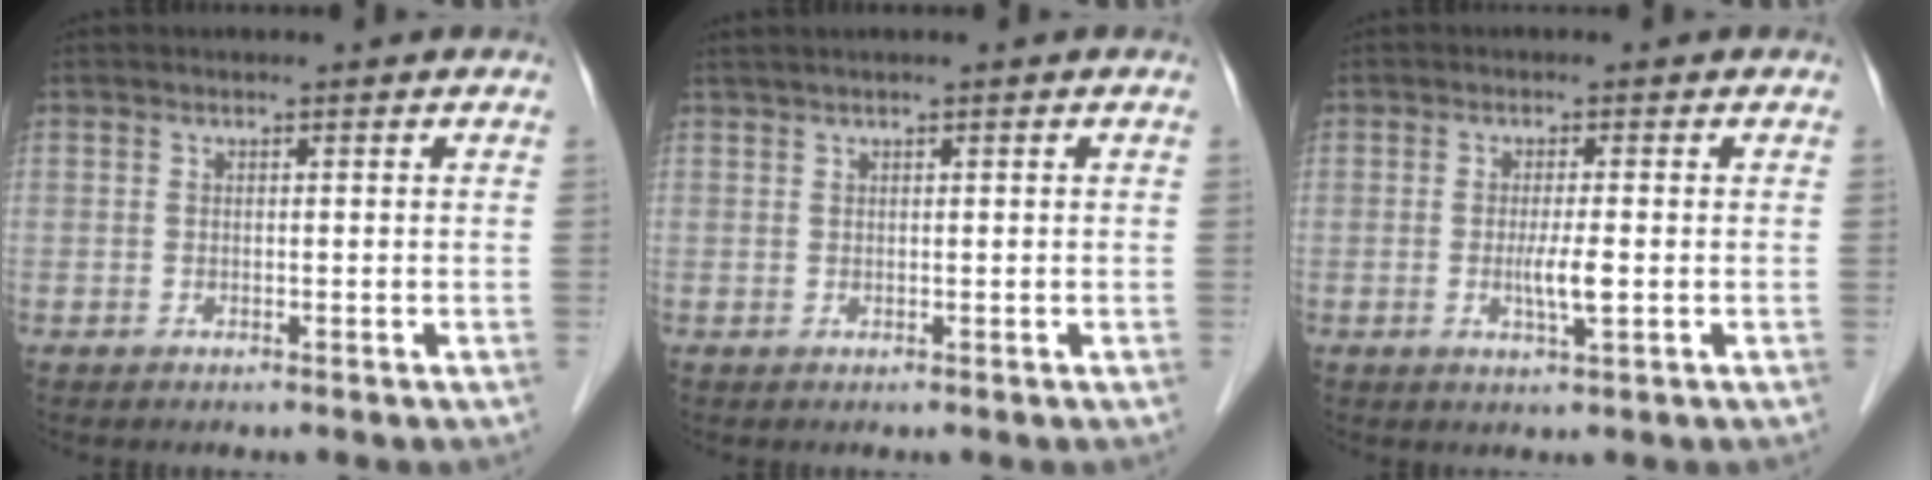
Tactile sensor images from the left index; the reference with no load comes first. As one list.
[{"total": 1.7, "force": [1.2, -0.1, 1.2], "torque": [-0.027, 0.018, 0.026]}, {"total": 3.0, "force": [-0.5, 0.0, 3.0], "torque": [-0.057, -0.010, -0.009]}]